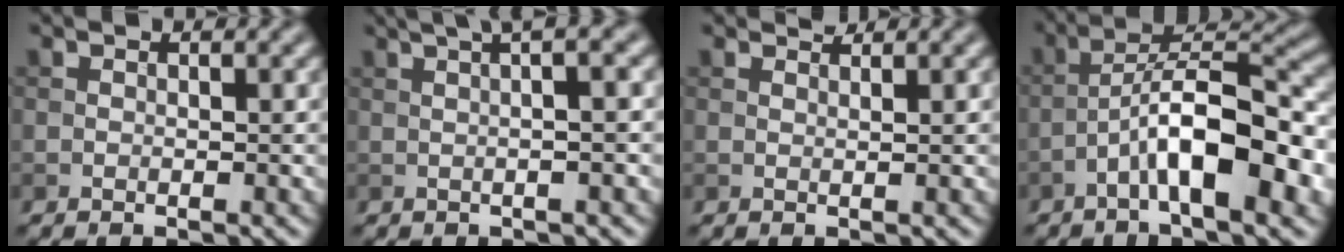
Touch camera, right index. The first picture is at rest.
{"total": 7.2, "force": [2.7, 2.7, 6.1], "torque": [-0.048, 0.037, 0.010]}
{"total": 1.1, "force": [1.0, 0.1, 0.4], "torque": [-0.008, -0.004, 0.013]}
{"total": 8.9, "force": [-3.5, 2.4, 7.8], "torque": [-0.127, 0.025, -0.060]}